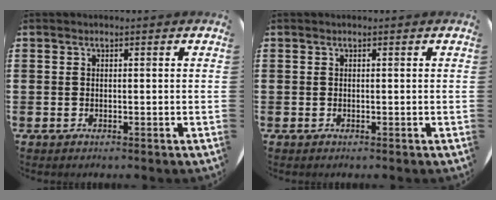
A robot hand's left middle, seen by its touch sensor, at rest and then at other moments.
{"total": 0.0}